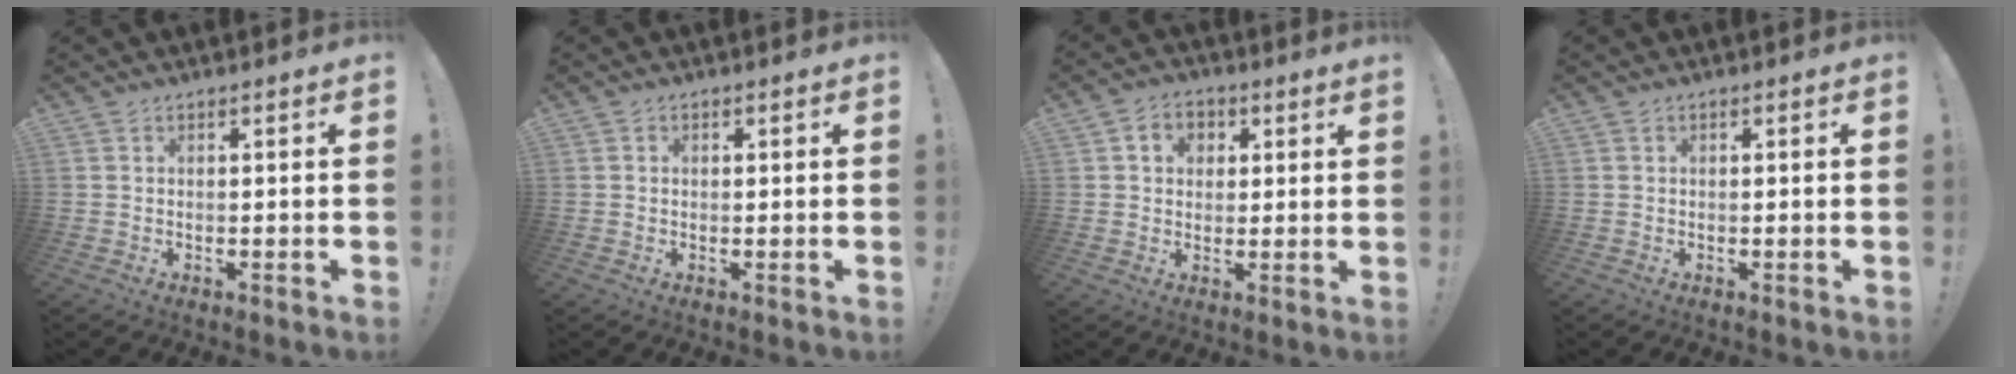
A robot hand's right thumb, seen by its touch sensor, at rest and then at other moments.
{"total": 0.7, "force": [-0.1, 0.7, 0.2], "torque": [-0.007, 0.005, -0.001]}
{"total": 5.6, "force": [1.9, 4.4, 2.9], "torque": [-0.042, 0.001, 0.035]}
{"total": 0.0}